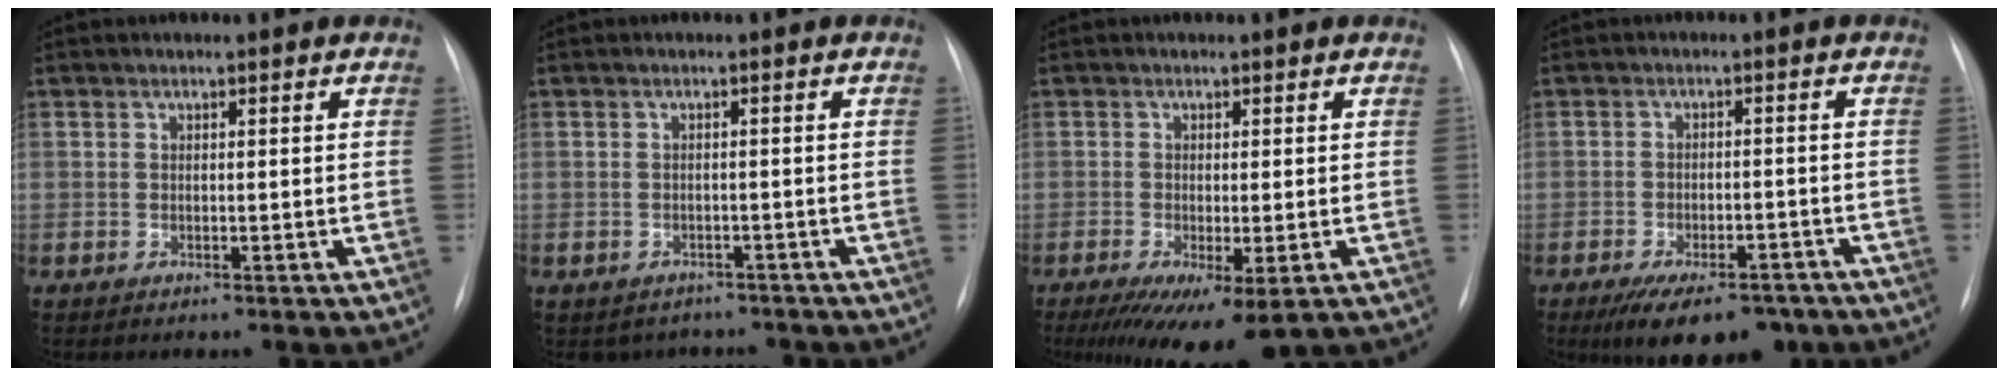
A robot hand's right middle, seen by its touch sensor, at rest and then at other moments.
{"total": 4.9, "force": [-4.1, 2.7, 0.2], "torque": [0.005, 0.011, -0.048]}
{"total": 9.6, "force": [-5.6, 2.4, 7.4], "torque": [-0.105, -0.023, -0.086]}
{"total": 11.2, "force": [-8.3, 4.5, 5.9], "torque": [-0.083, -0.001, -0.122]}